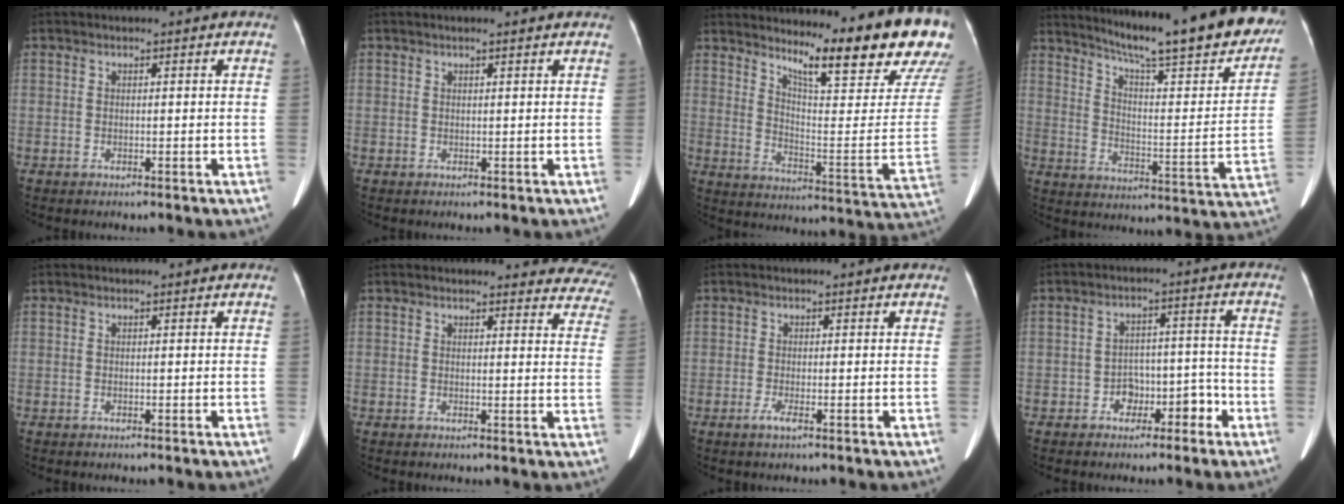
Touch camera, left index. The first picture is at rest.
{"total": 1.1, "force": [0.9, 0.3, 0.5], "torque": [-0.010, 0.023, 0.015]}
{"total": 21.9, "force": [18.0, 0.9, 12.4], "torque": [-0.179, -0.099, 0.231]}
{"total": 27.5, "force": [23.3, 2.3, 14.4], "torque": [-0.214, -0.075, 0.300]}
{"total": 0.0}
{"total": 13.9, "force": [13.3, 3.6, 1.4], "torque": [0.040, -0.056, 0.102]}
{"total": 1.3, "force": [-0.6, 0.1, 1.2], "torque": [-0.023, -0.002, -0.012]}
{"total": 5.0, "force": [-2.8, 3.2, 2.5], "torque": [-0.026, 0.033, -0.040]}